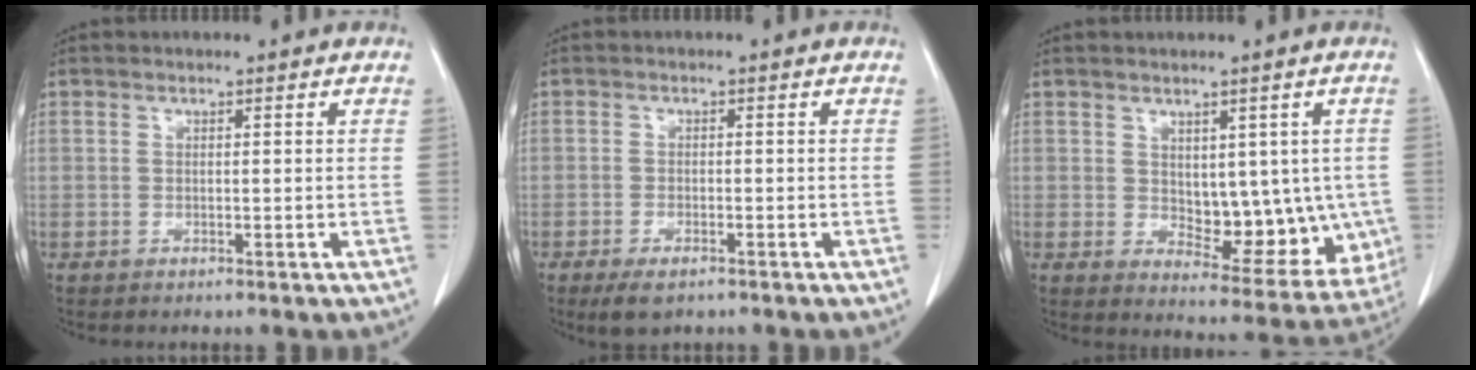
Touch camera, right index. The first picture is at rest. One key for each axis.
{"total": 3.8, "fx": -2.6, "fy": 1.4, "fz": 2.4, "tx": -0.044, "ty": -0.006, "tz": -0.038}
{"total": 10.8, "fx": 0.0, "fy": 6.1, "fz": 8.9, "tx": -0.098, "ty": -0.001, "tz": 0.024}